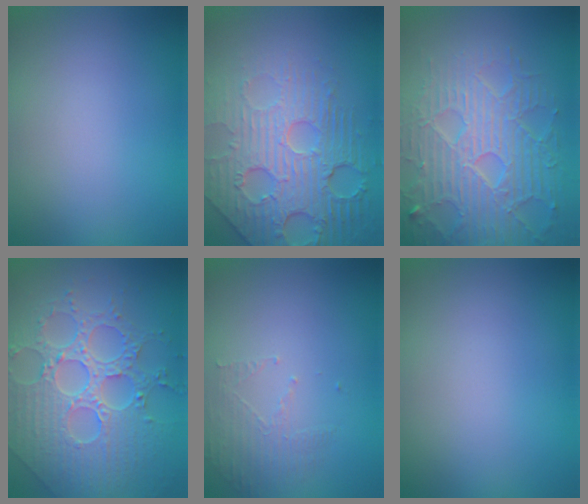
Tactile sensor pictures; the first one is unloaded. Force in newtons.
{"total": 7.9, "press": 5.6, "slide": 5.5}
{"total": 7.4, "press": 5.9, "slide": 4.4}
{"total": 8.5, "press": 6.2, "slide": 5.8}
{"total": 1.6, "press": 0.7, "slide": 1.4}
{"total": 0.0}